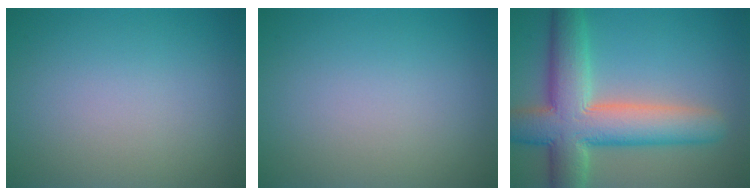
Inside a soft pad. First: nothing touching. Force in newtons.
{"total": 0.0}
{"total": 10.0, "press": 10.0, "slide": 0.4}